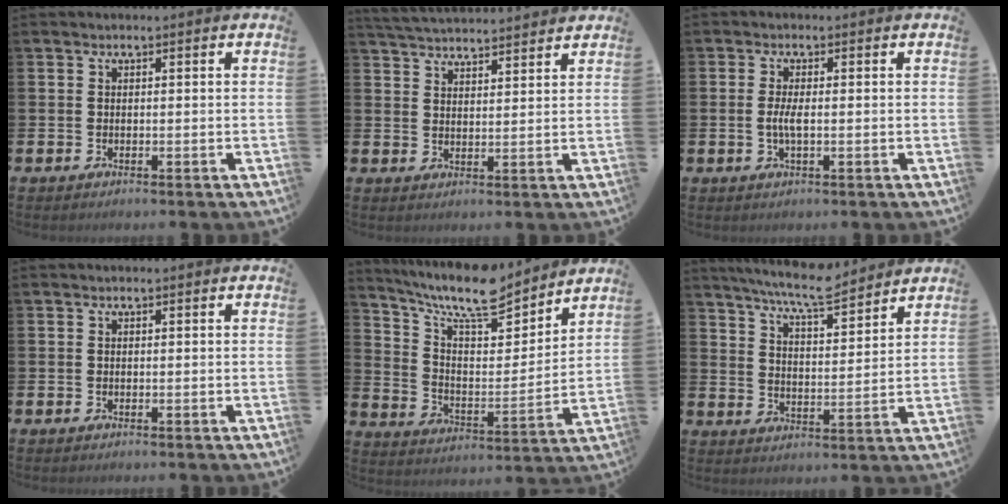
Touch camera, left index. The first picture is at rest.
{"total": 4.3, "force": [4.3, 0.2, 0.2], "torque": [-0.018, -0.025, 0.078]}
{"total": 2.3, "force": [-0.2, 0.5, 2.2], "torque": [-0.051, -0.001, -0.008]}
{"total": 0.0}
{"total": 11.0, "force": [9.8, 2.5, 4.3], "torque": [-0.108, -0.065, 0.171]}
{"total": 8.0, "force": [7.5, 0.6, 2.8], "torque": [-0.068, -0.043, 0.133]}